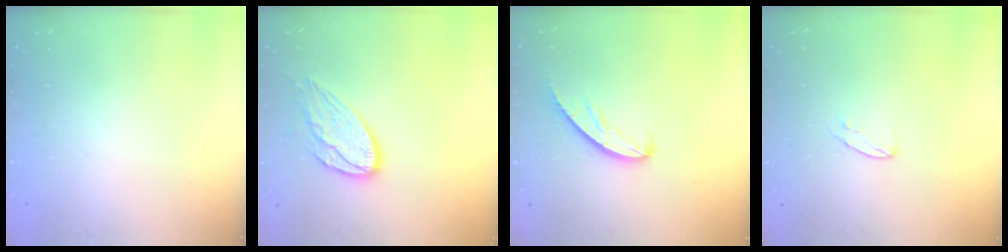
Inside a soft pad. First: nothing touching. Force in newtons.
{"total": 11.5, "press": 11.5, "slide": 0.6}
{"total": 6.3, "press": 6.3, "slide": 0.4}
{"total": 4.5, "press": 4.5, "slide": 0.4}